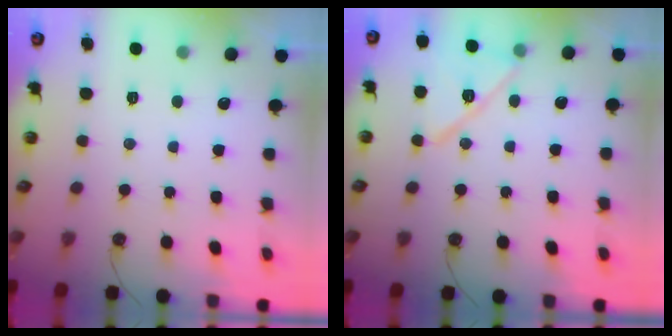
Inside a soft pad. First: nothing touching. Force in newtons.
{"total": 12.7, "press": 12.6, "slide": 1.3}